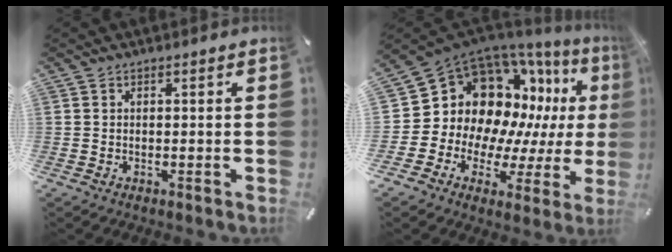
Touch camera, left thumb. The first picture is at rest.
{"total": 16.3, "force": [6.5, 13.1, 7.3], "torque": [-0.126, -0.091, 0.140]}